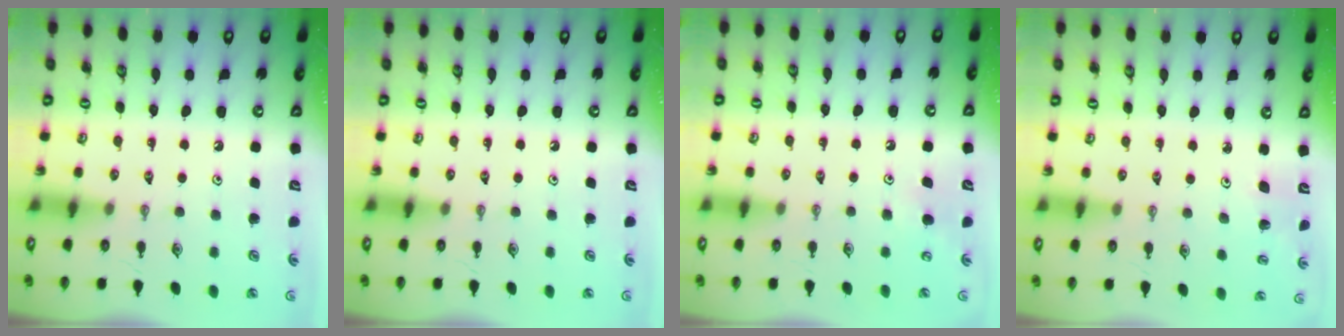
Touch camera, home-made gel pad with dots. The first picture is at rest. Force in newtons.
{"total": 0.0}
{"total": 5.5, "press": 5.5, "slide": 0.5}
{"total": 2.4, "press": 2.2, "slide": 1.0}